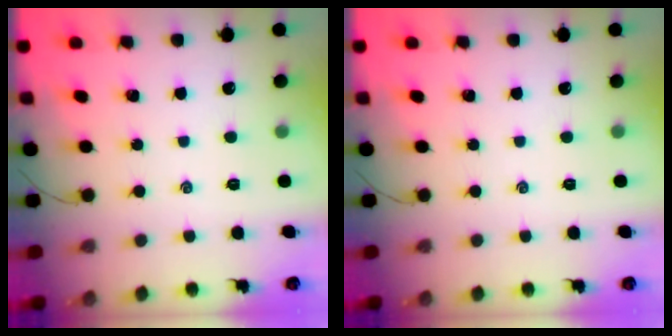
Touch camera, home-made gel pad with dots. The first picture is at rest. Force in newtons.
{"total": 0.0}